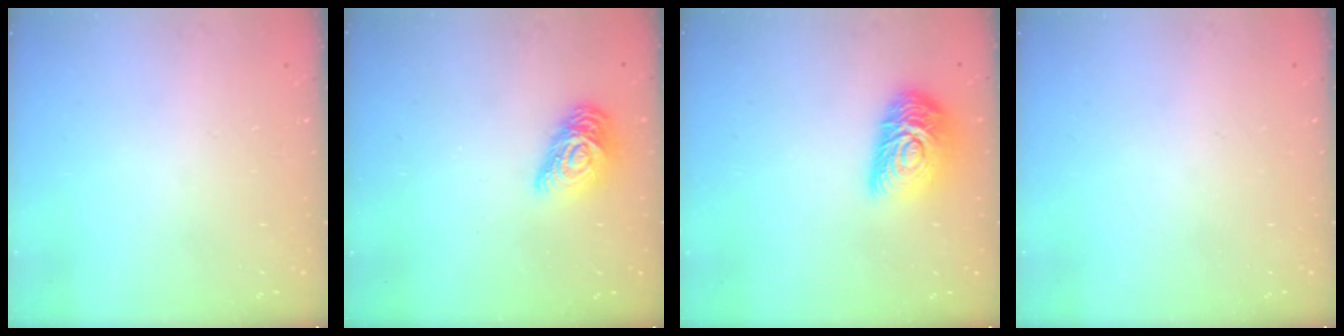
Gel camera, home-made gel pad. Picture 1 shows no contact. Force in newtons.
{"total": 11.5, "press": 11.5, "slide": 0.4}
{"total": 14.6, "press": 14.6, "slide": 0.8}
{"total": 0.0}